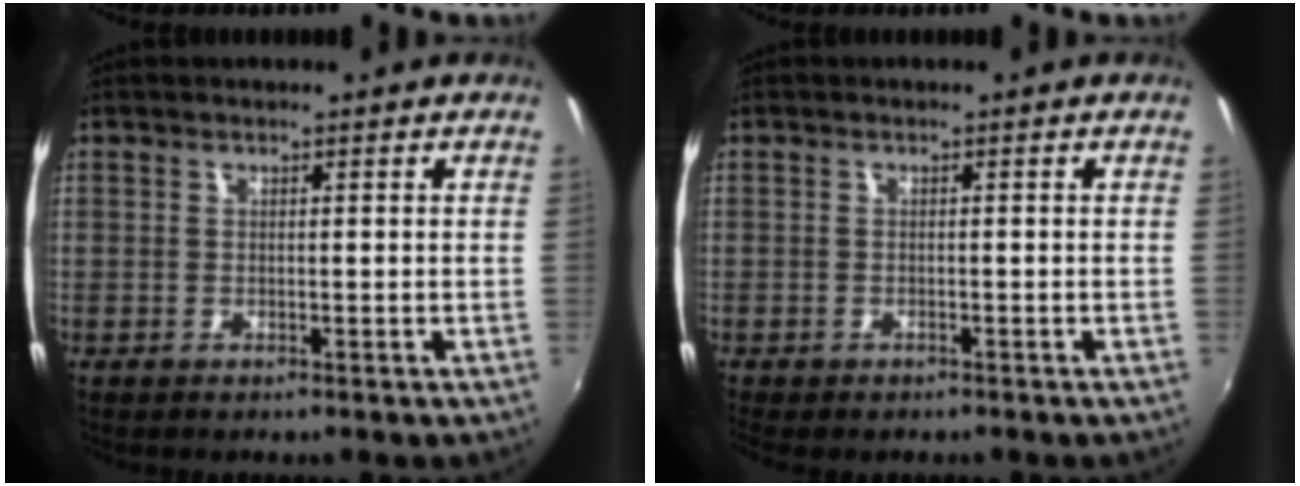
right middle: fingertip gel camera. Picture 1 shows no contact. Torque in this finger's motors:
{"motor_torque": [1.06, -1.08, 0.16, 0.08]}